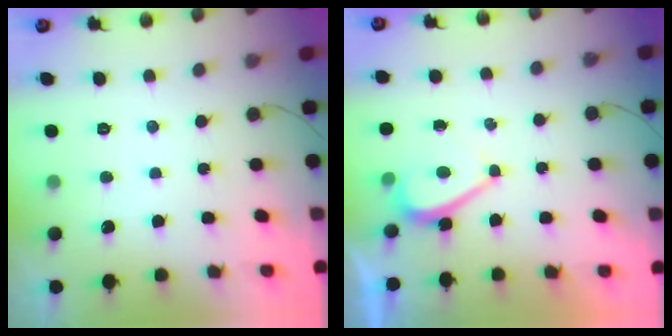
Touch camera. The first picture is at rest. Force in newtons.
{"total": 2.8, "press": 2.8, "slide": 0.5}